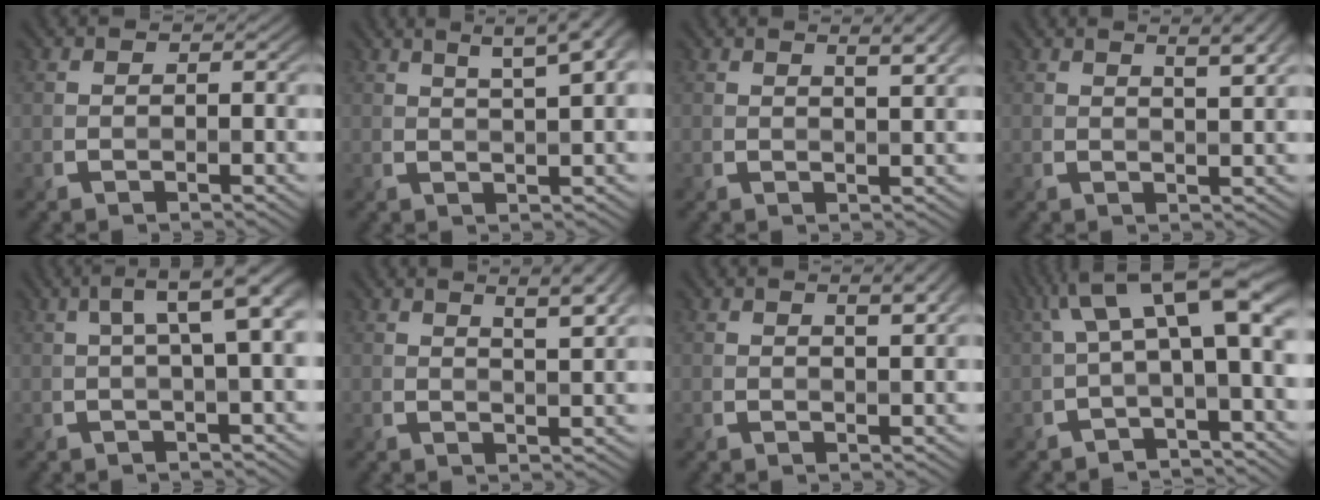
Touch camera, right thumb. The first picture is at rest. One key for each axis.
{"total": 8.6, "fx": 4.7, "fy": 2.3, "fz": 6.8, "tx": -0.083, "ty": 0.033, "tz": 0.049}
{"total": 3.7, "fx": 2.1, "fy": 0.8, "fz": 2.9, "tx": -0.045, "ty": 0.003, "tz": 0.033}
{"total": 4.7, "fx": 2.6, "fy": 1.1, "fz": 3.8, "tx": -0.059, "ty": 0.008, "tz": 0.037}
{"total": 7.7, "fx": 1.8, "fy": 1.8, "fz": 7.3, "tx": -0.089, "ty": 0.034, "tz": 0.024}
{"total": 5.9, "fx": 3.3, "fy": 1.4, "fz": 4.7, "tx": -0.067, "ty": 0.011, "tz": 0.048}
{"total": 3.1, "fx": 1.7, "fy": 0.7, "fz": 2.4, "tx": -0.038, "ty": 0.002, "tz": 0.026}
{"total": 9.1, "fx": 1.4, "fy": 2.6, "fz": 8.6, "tx": -0.146, "ty": 0.019, "tz": 0.022}